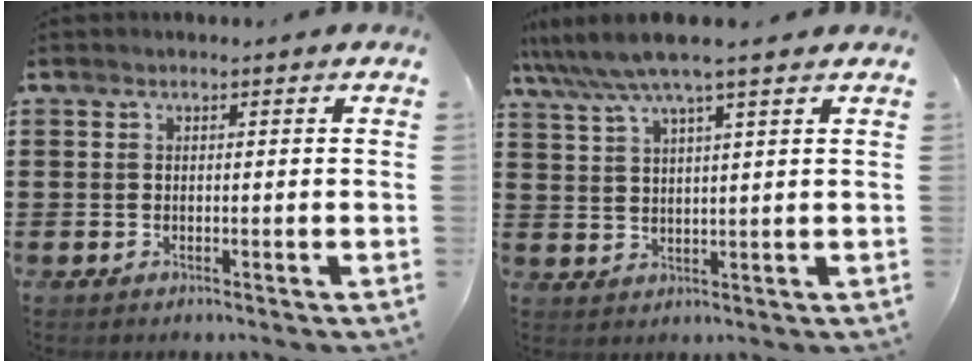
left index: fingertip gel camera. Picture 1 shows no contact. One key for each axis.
{"total": 6.0, "fx": 4.7, "fy": 0.2, "fz": 3.7, "tx": -0.087, "ty": -0.011, "tz": 0.081}